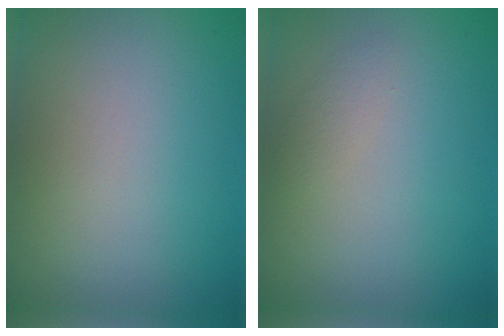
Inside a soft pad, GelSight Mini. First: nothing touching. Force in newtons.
{"total": 0.9, "press": 0.9, "slide": 0.1}